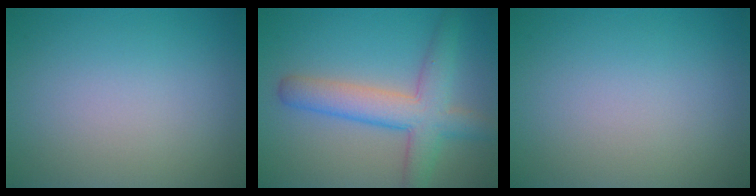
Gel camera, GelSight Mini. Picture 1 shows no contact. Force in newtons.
{"total": 5.9, "press": 5.9, "slide": 0.1}
{"total": 0.0}